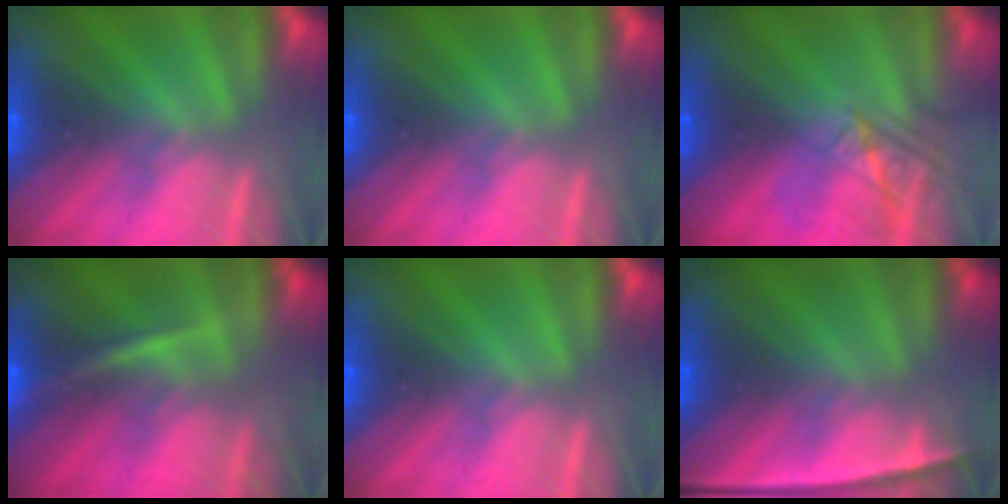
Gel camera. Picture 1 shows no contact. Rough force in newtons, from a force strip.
{"total": 0.0}
{"total": 2.3}
{"total": 3.4}
{"total": 0.0}
{"total": 2.4}